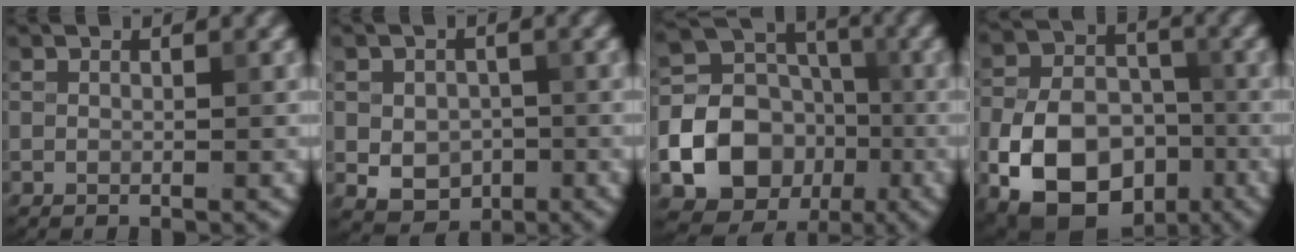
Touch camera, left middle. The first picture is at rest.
{"total": 4.3, "force": [-0.9, 3.3, 2.6], "torque": [-0.047, -0.010, -0.011]}
{"total": 18.2, "force": [-5.6, 16.3, 5.9], "torque": [-0.146, -0.048, -0.106]}
{"total": 12.4, "force": [-4.8, 8.6, 7.6], "torque": [-0.115, -0.019, -0.091]}